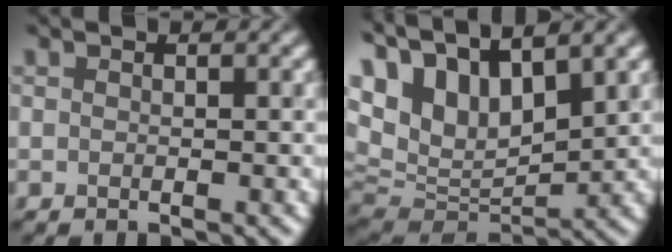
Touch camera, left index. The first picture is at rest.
{"total": 13.4, "force": [6.8, 6.3, 9.6], "torque": [-0.214, 0.028, 0.119]}